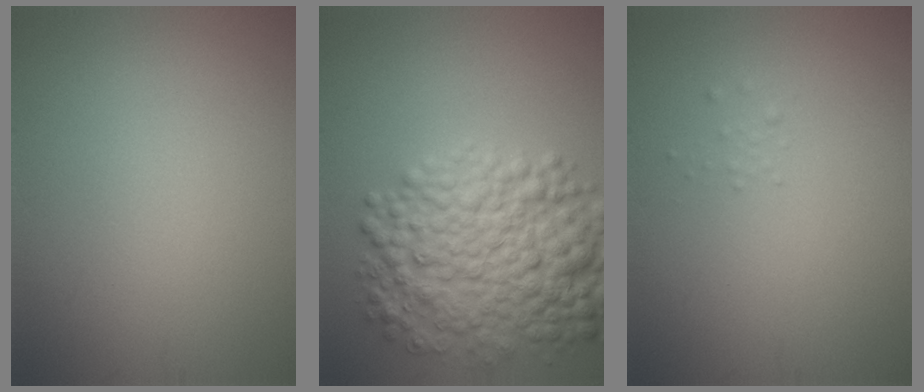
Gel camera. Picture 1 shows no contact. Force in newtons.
{"total": 9.1, "press": 9.1, "slide": 0.0}
{"total": 0.7, "press": 0.7, "slide": 0.1}